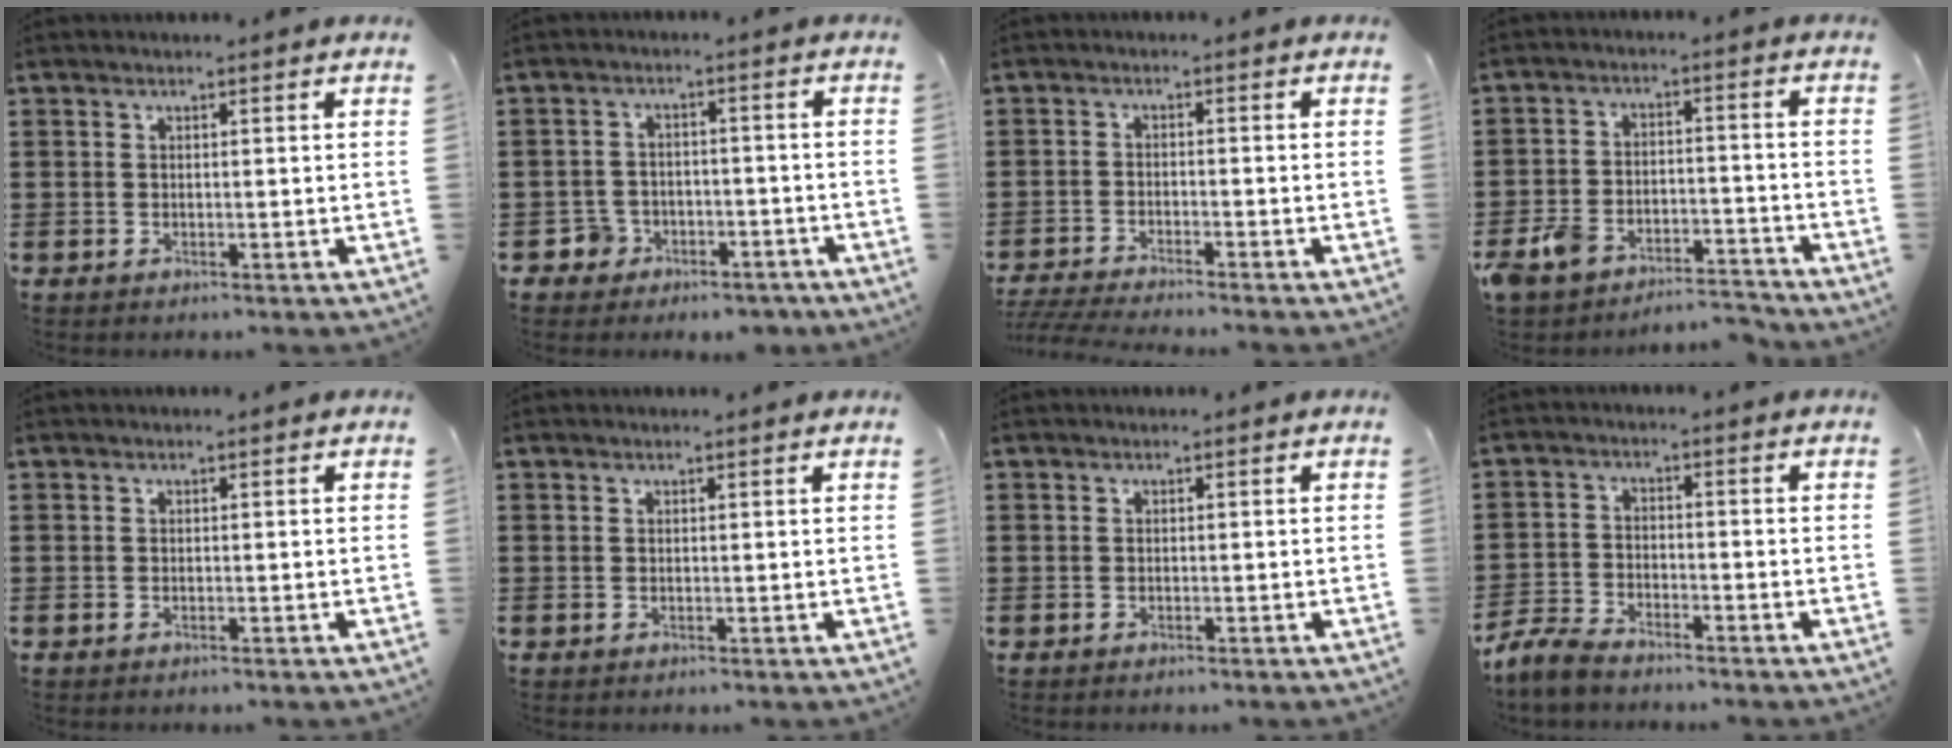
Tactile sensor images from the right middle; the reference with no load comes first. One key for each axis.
{"total": 3.6, "fx": -2.9, "fy": 2.2, "fz": 0.3, "tx": -0.022, "ty": 0.005, "tz": -0.065}
{"total": 3.5, "fx": -3.4, "fy": -0.3, "fz": 0.8, "tx": -0.029, "ty": -0.009, "tz": -0.073}
{"total": 6.8, "fx": -6.3, "fy": 2.0, "fz": 1.8, "tx": -0.059, "ty": 0.009, "tz": -0.132}
{"total": 0.0}
{"total": 0.0}
{"total": 0.6, "fx": -0.4, "fy": 0.4, "fz": -0.1, "tx": 0.002, "ty": 0.002, "tz": -0.010}
{"total": 4.7, "fx": -4.5, "fy": 0.9, "fz": 1.3, "tx": -0.048, "ty": -0.002, "tz": -0.095}